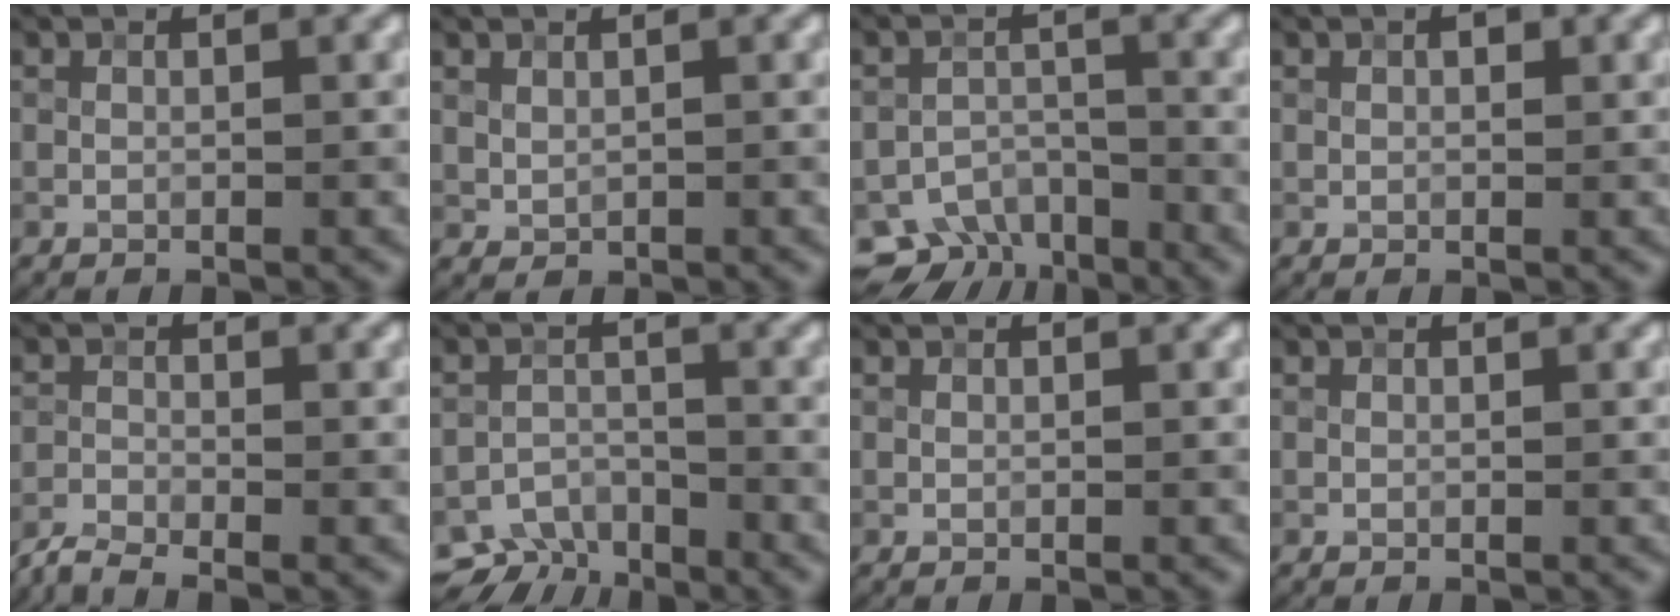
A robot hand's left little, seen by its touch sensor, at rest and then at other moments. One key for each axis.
{"total": 0.9, "fx": 0.4, "fy": 0.6, "fz": 0.5, "tx": -0.010, "ty": -0.002, "tz": 0.012}
{"total": 6.8, "fx": -5.5, "fy": 3.6, "fz": 1.9, "tx": -0.017, "ty": -0.014, "tz": -0.086}
{"total": 0.8, "fx": 0.2, "fy": 0.5, "fz": 0.6, "tx": -0.011, "ty": 0.002, "tz": 0.003}
{"total": 2.7, "fx": -2.6, "fy": 0.1, "fz": 0.7, "tx": -0.020, "ty": -0.002, "tz": -0.060}
{"total": 4.4, "fx": -3.7, "fy": 2.1, "fz": 1.0, "tx": -0.005, "ty": -0.005, "tz": -0.066}
{"total": 0.0}
{"total": 0.0}